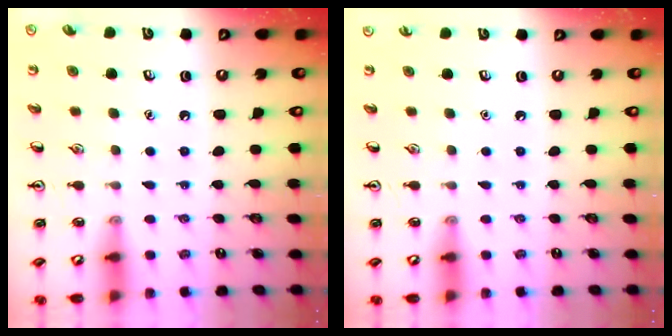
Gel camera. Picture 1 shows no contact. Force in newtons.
{"total": 0.0}